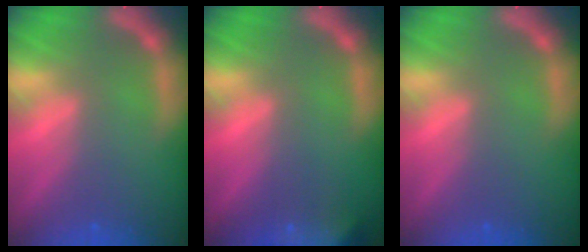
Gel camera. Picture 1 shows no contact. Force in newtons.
{"total": 9.9}
{"total": 0.0}